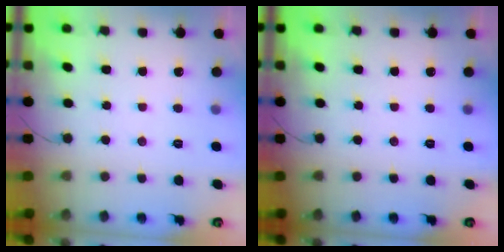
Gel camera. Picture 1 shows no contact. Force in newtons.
{"total": 0.0}